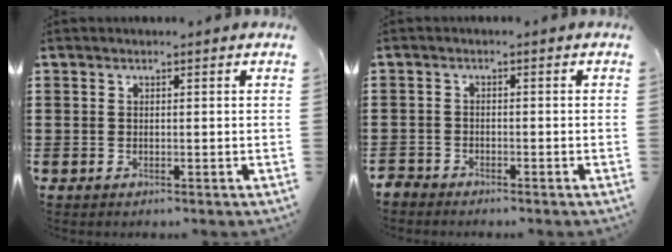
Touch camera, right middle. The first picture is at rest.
{"total": 2.2, "force": [-2.1, 0.6, -0.2], "torque": [-0.010, -0.002, -0.050]}